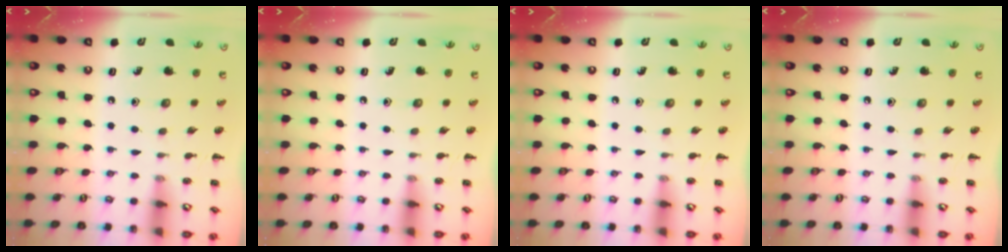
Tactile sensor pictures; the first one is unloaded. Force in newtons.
{"total": 0.0}
{"total": 0.0}
{"total": 0.0}